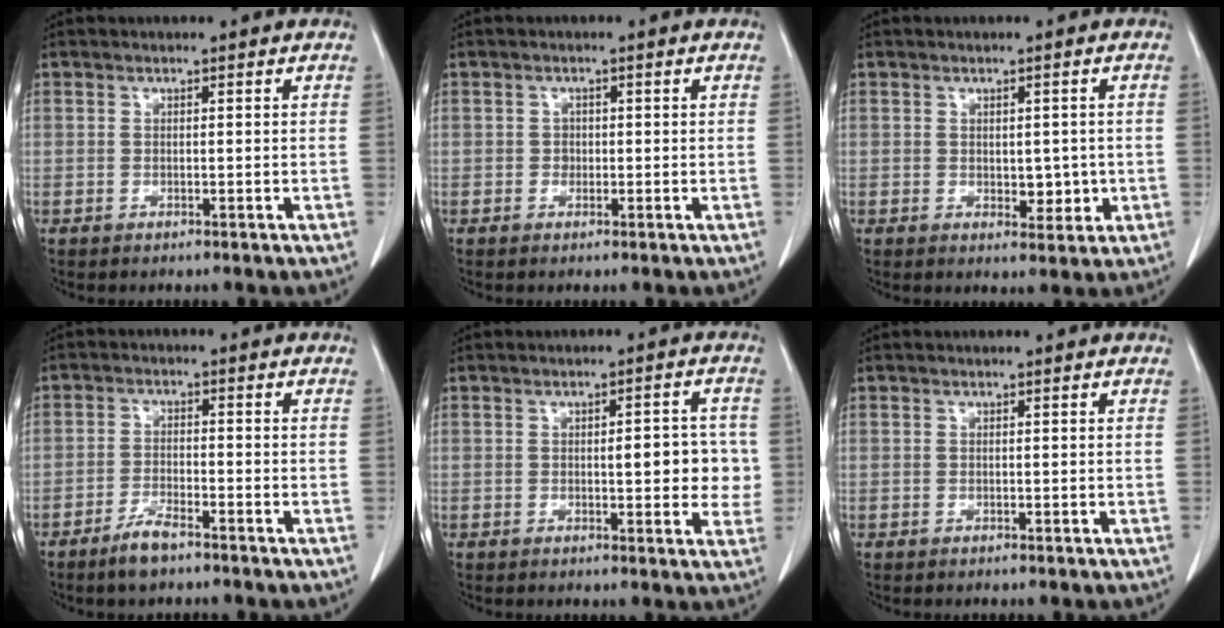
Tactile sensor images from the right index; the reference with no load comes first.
{"total": 1.1, "force": [-0.1, 1.0, 0.3], "torque": [0.000, 0.004, -0.002]}
{"total": 3.7, "force": [-0.3, 2.1, 3.0], "torque": [-0.031, -0.004, 0.004]}
{"total": 3.9, "force": [-3.0, 0.8, 2.4], "torque": [-0.046, 0.000, -0.055]}
{"total": 6.7, "force": [0.1, 2.4, 6.2], "torque": [-0.070, 0.006, 0.000]}
{"total": 0.0}